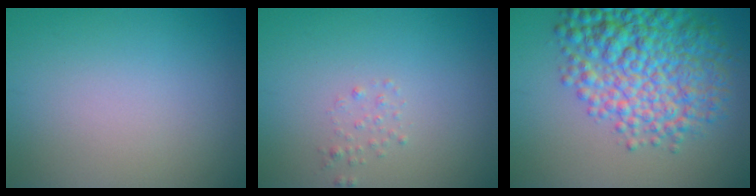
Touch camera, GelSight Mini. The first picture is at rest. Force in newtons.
{"total": 0.8, "press": 0.8, "slide": 0.1}
{"total": 9.5, "press": 9.5, "slide": 0.2}